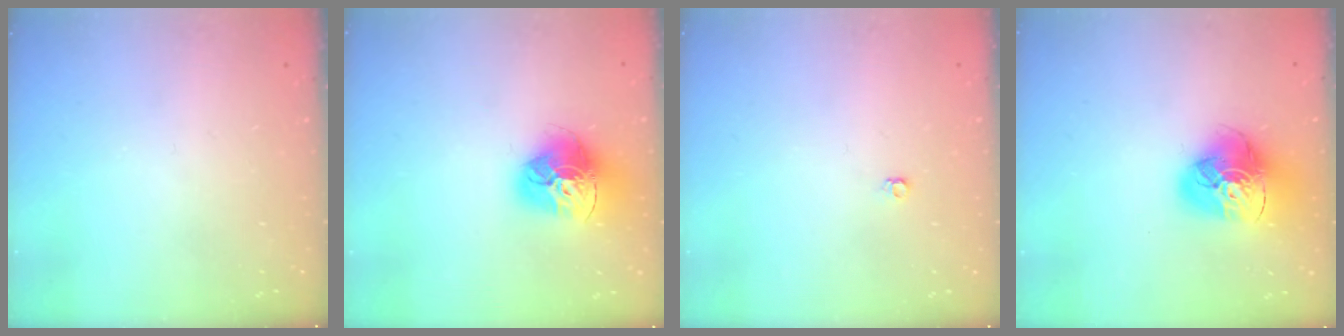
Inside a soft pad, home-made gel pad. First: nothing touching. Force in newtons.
{"total": 17.4, "press": 17.3, "slide": 1.7}
{"total": 3.6, "press": 3.5, "slide": 0.6}
{"total": 17.2, "press": 17.0, "slide": 1.9}